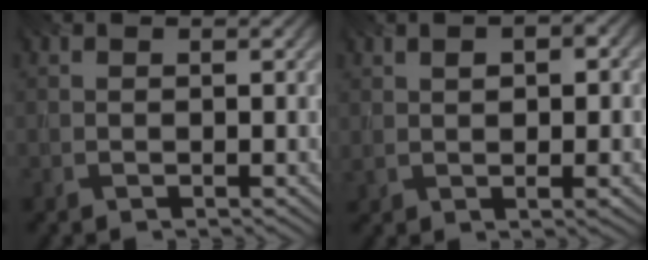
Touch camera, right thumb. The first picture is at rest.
{"total": 4.6, "force": [0.5, 2.2, 4.0], "torque": [-0.064, 0.002, 0.015]}